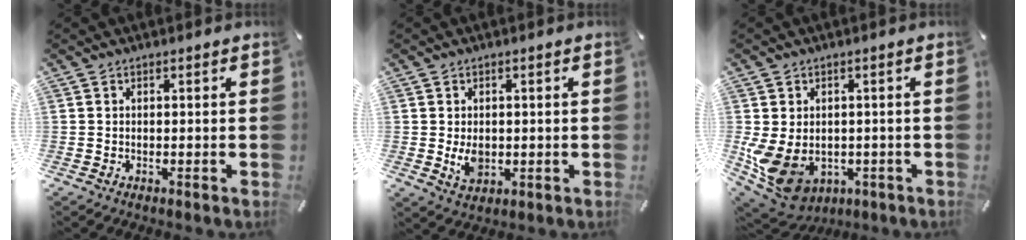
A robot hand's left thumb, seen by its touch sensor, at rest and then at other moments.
{"total": 4.5, "force": [-0.4, 3.4, 3.0], "torque": [-0.061, -0.002, -0.008]}
{"total": 8.1, "force": [-1.6, 6.9, 3.9], "torque": [-0.095, -0.014, -0.031]}